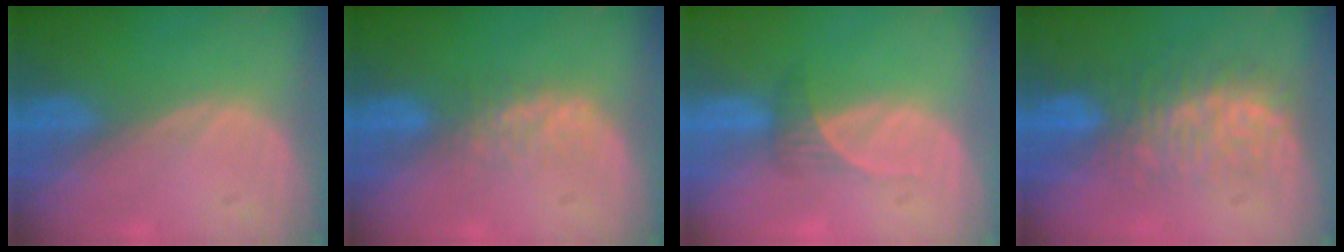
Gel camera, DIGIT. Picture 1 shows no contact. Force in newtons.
{"total": 2.7, "press": 2.7, "slide": 0.6}
{"total": 2.1, "press": 1.9, "slide": 0.9}
{"total": 7.7, "press": 7.6, "slide": 1.3}